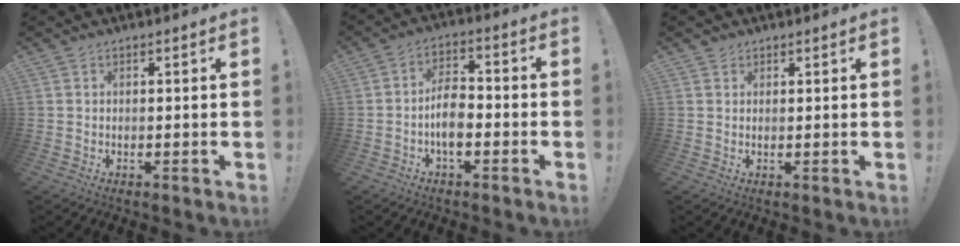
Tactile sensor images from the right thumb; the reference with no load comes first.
{"total": 8.1, "force": [-2.7, 4.7, 6.0], "torque": [-0.113, 0.014, -0.046]}
{"total": 1.2, "force": [0.9, 0.7, 0.2], "torque": [-0.002, -0.001, 0.018]}